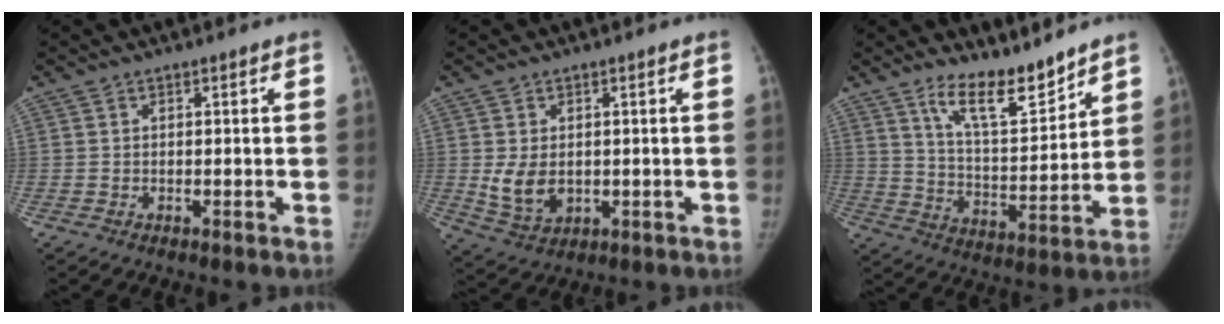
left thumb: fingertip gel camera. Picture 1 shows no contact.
{"total": 6.3, "force": [0.1, 4.6, 4.3], "torque": [-0.066, -0.016, 0.017]}
{"total": 11.9, "force": [9.5, 3.1, 6.5], "torque": [-0.086, -0.079, 0.171]}